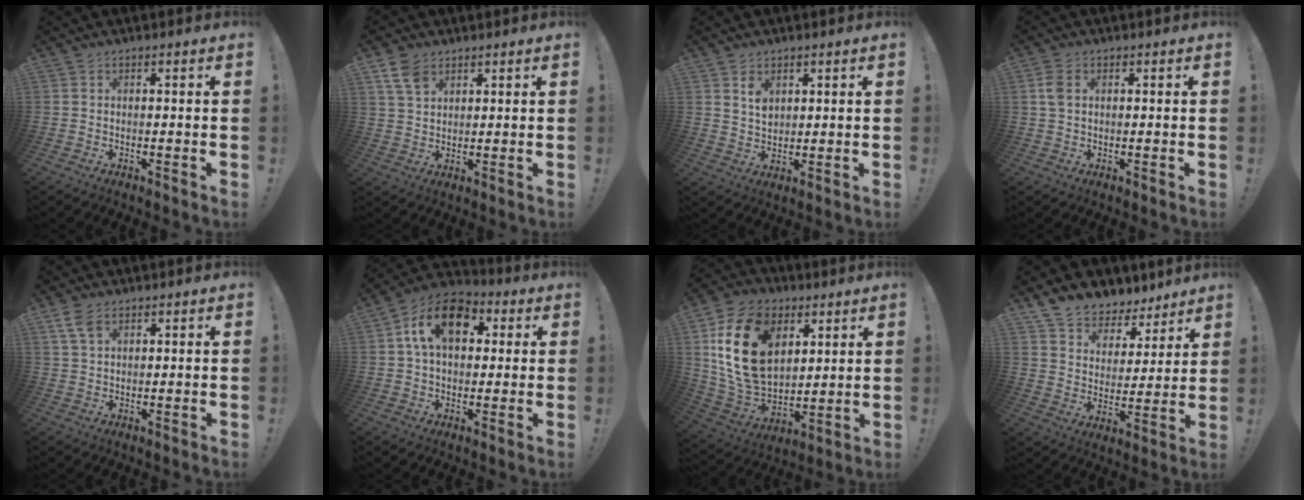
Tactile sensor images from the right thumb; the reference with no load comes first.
{"total": 6.7, "force": [4.0, 4.1, 3.5], "torque": [-0.067, -0.011, 0.079]}
{"total": 4.6, "force": [2.7, 3.0, 2.2], "torque": [-0.025, -0.017, 0.047]}
{"total": 3.7, "force": [1.3, 2.3, 2.6], "torque": [-0.052, 0.005, 0.025]}
{"total": 5.0, "force": [2.9, 2.6, 3.2], "torque": [-0.056, -0.010, 0.054]}
{"total": 15.2, "force": [4.7, 9.9, 10.5], "torque": [-0.166, 0.004, 0.086]}
{"total": 23.3, "force": [7.8, 16.1, 14.9], "torque": [-0.283, -0.038, 0.143]}
{"total": 8.8, "force": [7.4, 4.8, 1.2], "torque": [-0.033, -0.065, 0.140]}